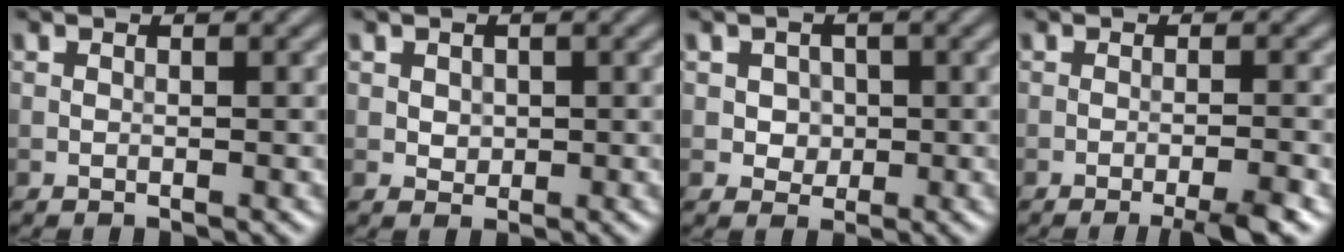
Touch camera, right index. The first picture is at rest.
{"total": 1.0, "force": [0.3, 0.9, 0.3], "torque": [-0.007, -0.004, 0.008]}
{"total": 2.1, "force": [0.2, 1.9, 0.9], "torque": [-0.005, 0.000, 0.004]}
{"total": 3.4, "force": [-2.2, 0.3, 2.5], "torque": [-0.033, 0.003, -0.040]}